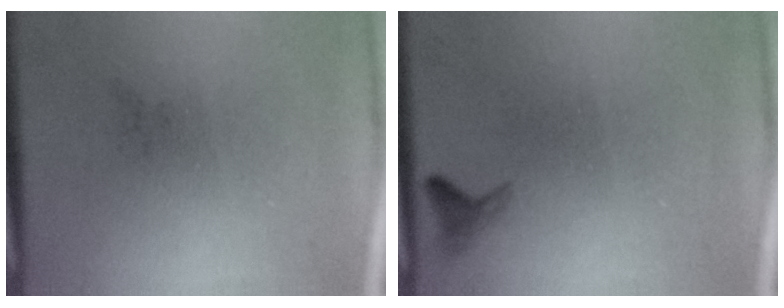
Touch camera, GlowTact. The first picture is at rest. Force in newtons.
{"total": 1.0}